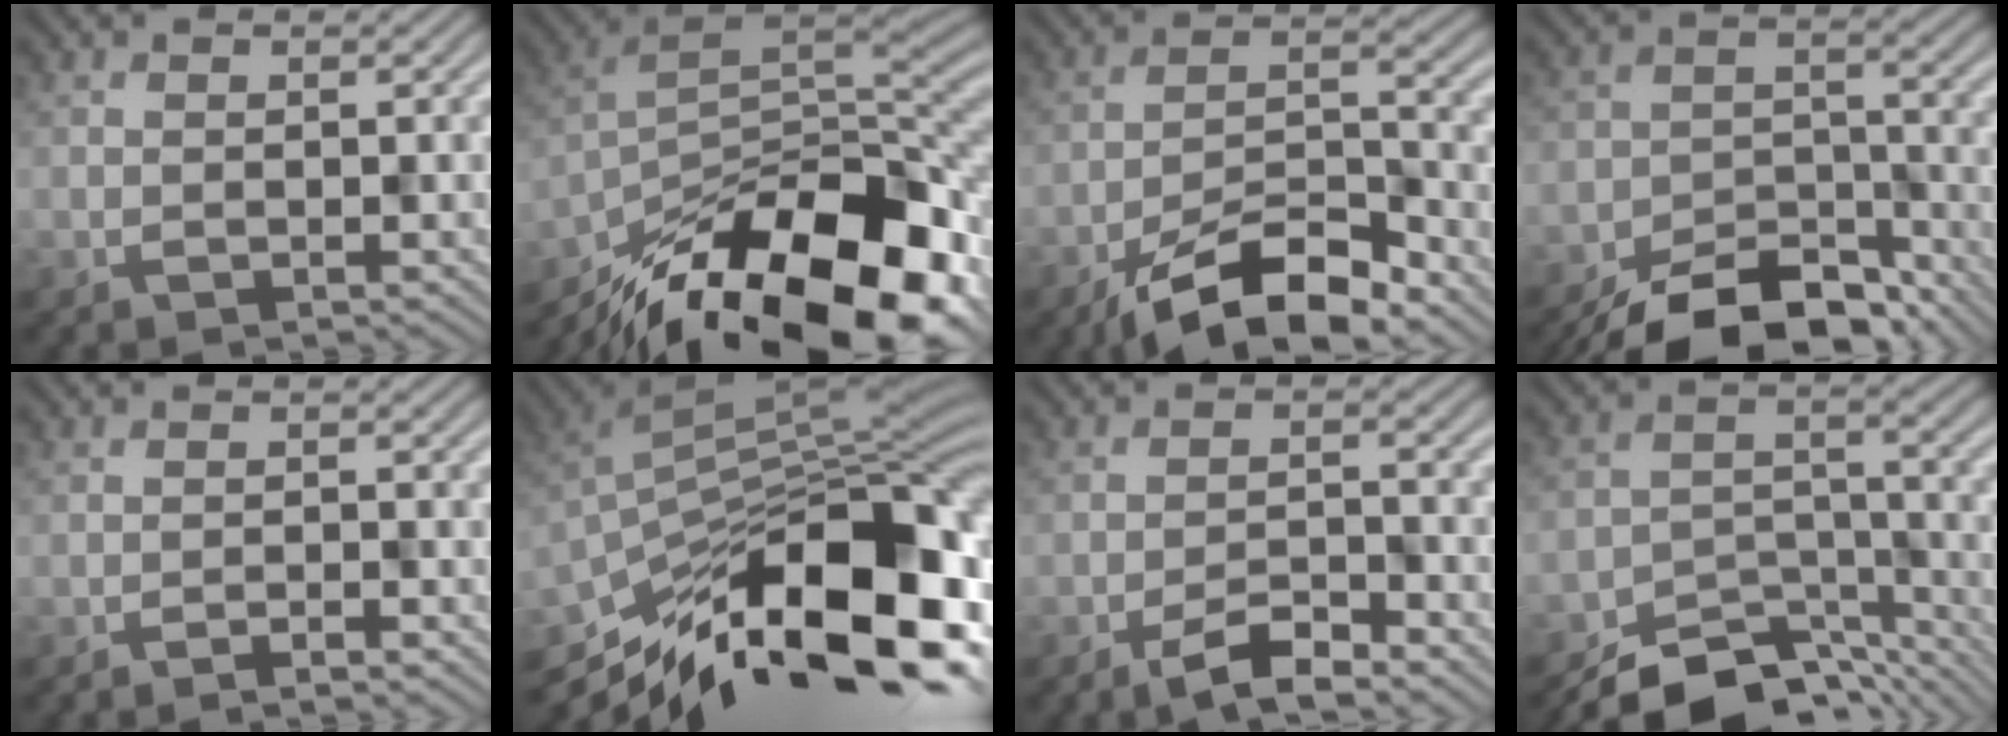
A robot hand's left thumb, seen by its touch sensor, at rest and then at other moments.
{"total": 19.2, "force": [-12.7, 7.6, 12.2], "torque": [-0.216, -0.033, -0.203]}
{"total": 11.6, "force": [-8.3, 3.5, 7.3], "torque": [-0.126, 0.003, -0.161]}
{"total": 12.3, "force": [-10.3, 4.9, 4.8], "torque": [-0.076, -0.017, -0.164]}
{"total": 1.5, "force": [-1.1, 0.2, 1.0], "torque": [-0.016, 0.005, -0.020]}
{"total": 17.9, "force": [-9.3, 7.1, 13.5], "torque": [-0.234, -0.003, -0.165]}
{"total": 4.7, "force": [-3.4, 1.2, 3.0], "torque": [-0.055, 0.006, -0.065]}
{"total": 10.9, "force": [-9.4, 3.8, 3.9], "torque": [-0.061, -0.003, -0.152]}